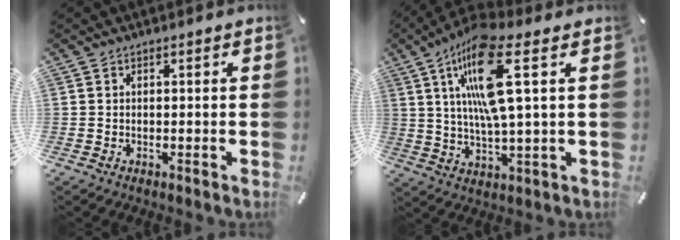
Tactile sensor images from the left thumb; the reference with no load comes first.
{"total": 15.6, "force": [5.5, 3.3, 14.2], "torque": [-0.285, -0.010, 0.083]}